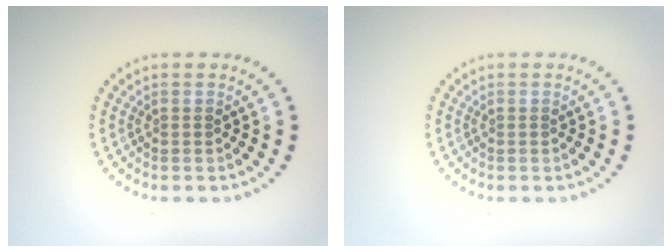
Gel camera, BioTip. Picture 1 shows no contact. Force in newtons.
{"total": 0.0}